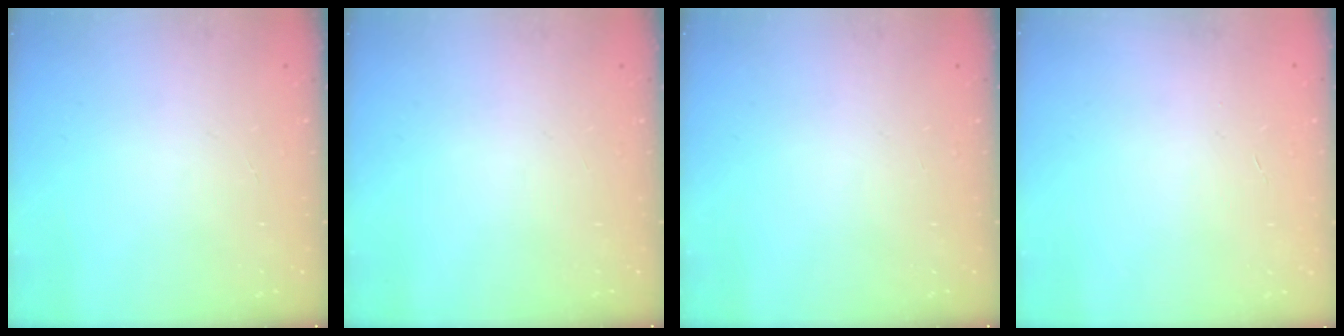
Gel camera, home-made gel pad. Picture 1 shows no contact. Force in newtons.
{"total": 0.0}
{"total": 0.0}
{"total": 0.0}